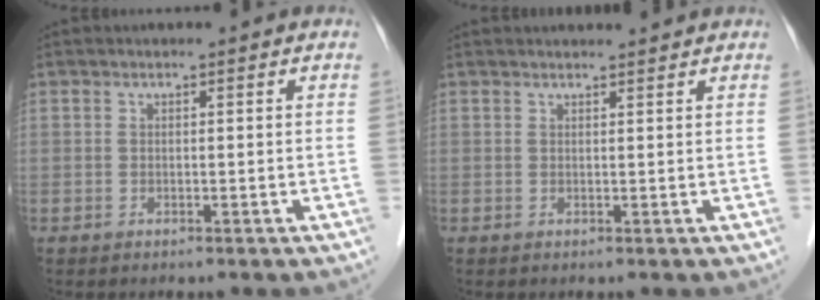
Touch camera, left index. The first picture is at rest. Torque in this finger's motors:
{"motor_torque": [-0.22, -0.44, 0.11, 0.02]}